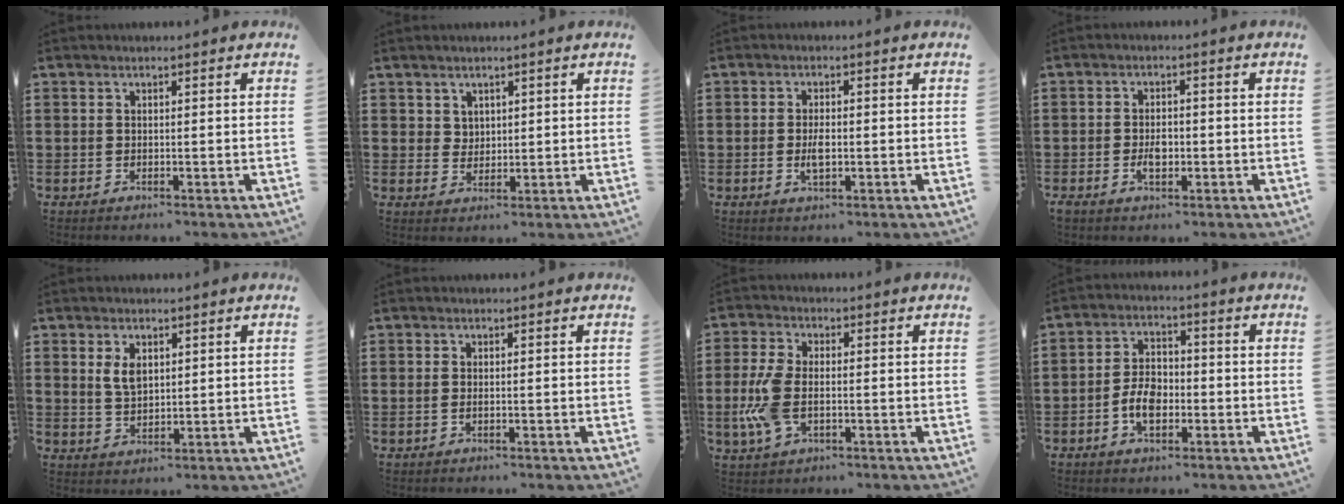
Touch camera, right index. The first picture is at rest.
{"total": 2.5, "force": [1.7, 1.9, 0.3], "torque": [-0.012, 0.009, 0.032]}
{"total": 3.1, "force": [-0.4, 1.3, 2.8], "torque": [-0.053, 0.001, -0.007]}
{"total": 3.0, "force": [-0.7, 1.7, 2.4], "torque": [-0.046, 0.002, -0.012]}
{"total": 3.5, "force": [1.3, 1.9, 2.7], "torque": [-0.058, 0.006, 0.024]}
{"total": 0.6, "force": [0.0, 0.2, 0.6], "torque": [-0.012, 0.000, 0.001]}
{"total": 7.2, "force": [-1.1, 3.8, 6.0], "torque": [-0.146, -0.006, -0.025]}
{"total": 5.4, "force": [-1.7, 3.3, 4.0], "torque": [-0.092, 0.004, -0.036]}